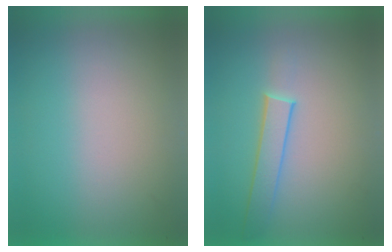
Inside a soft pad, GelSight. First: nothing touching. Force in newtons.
{"total": 1.9}